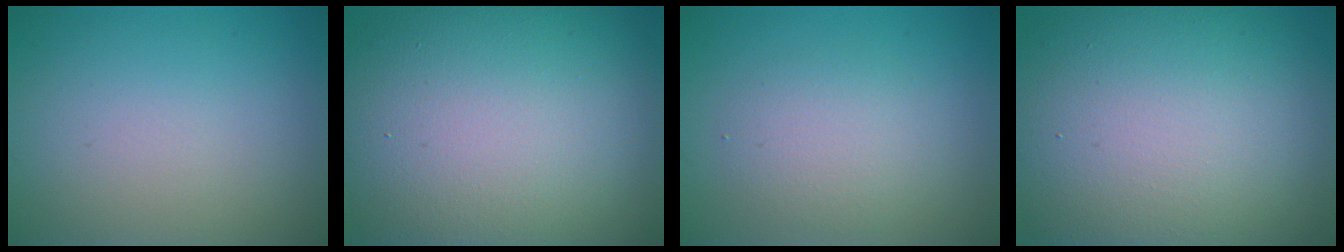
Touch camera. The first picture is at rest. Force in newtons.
{"total": 17.3, "press": 17.2, "slide": 1.1}
{"total": 2.7, "press": 2.7, "slide": 0.0}
{"total": 16.1, "press": 16.1, "slide": 0.8}